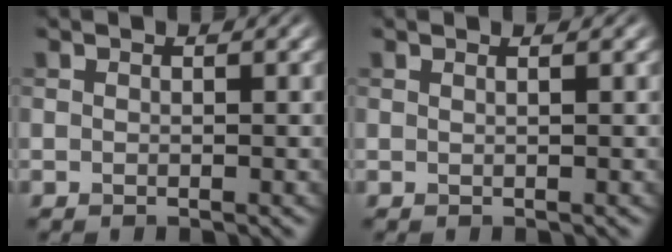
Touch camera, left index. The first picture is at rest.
{"total": 1.2, "force": [0.6, 0.5, 0.8], "torque": [-0.005, -0.001, -0.005]}